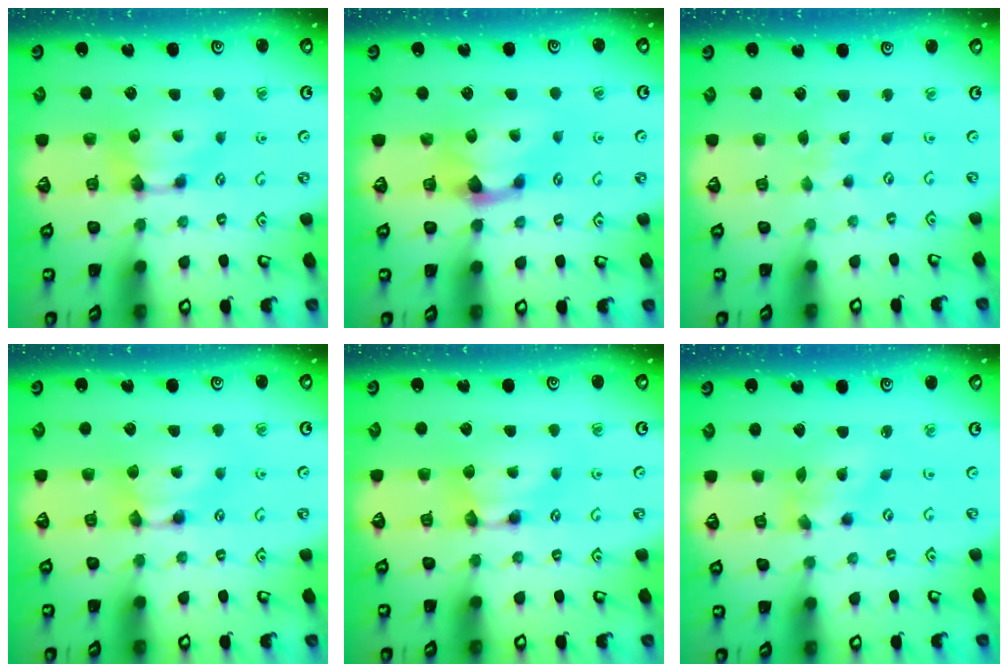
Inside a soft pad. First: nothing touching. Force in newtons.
{"total": 1.3, "press": 0.5, "slide": 1.2}
{"total": 4.2, "press": 4.1, "slide": 0.3}
{"total": 1.6, "press": 1.6, "slide": 0.2}
{"total": 1.8, "press": 1.8, "slide": 0.2}
{"total": 1.7, "press": 1.0, "slide": 1.4}